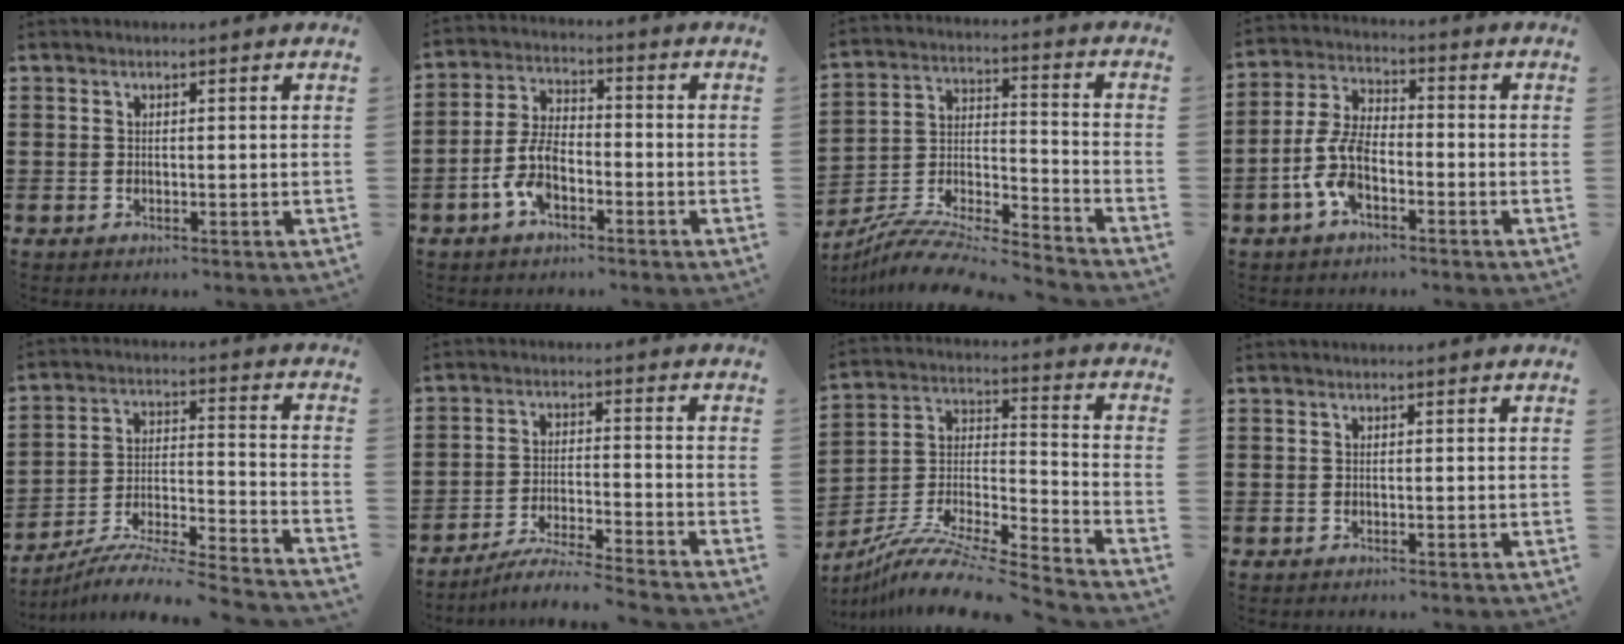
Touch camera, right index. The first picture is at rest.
{"total": 6.9, "force": [-2.9, 3.4, 5.3], "torque": [-0.133, -0.001, -0.062]}
{"total": 10.0, "force": [-9.4, 1.0, 3.3], "torque": [-0.058, 0.014, -0.187]}
{"total": 7.8, "force": [-2.9, 3.8, 6.2], "torque": [-0.156, -0.005, -0.061]}
{"total": 7.1, "force": [-6.6, -0.2, 2.5], "torque": [-0.044, -0.009, -0.136]}
{"total": 5.2, "force": [-4.9, -0.3, 1.7], "torque": [-0.037, -0.010, -0.098]}
{"total": 11.1, "force": [-9.7, 1.0, 5.4], "torque": [-0.109, 0.006, -0.195]}
{"total": 0.0}